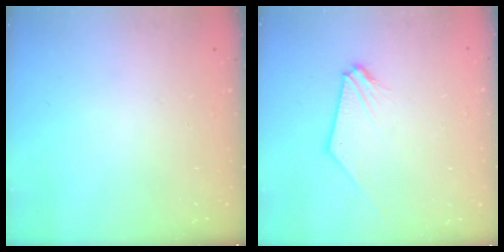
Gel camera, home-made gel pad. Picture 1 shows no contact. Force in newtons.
{"total": 0.6, "press": 0.6, "slide": 0.1}